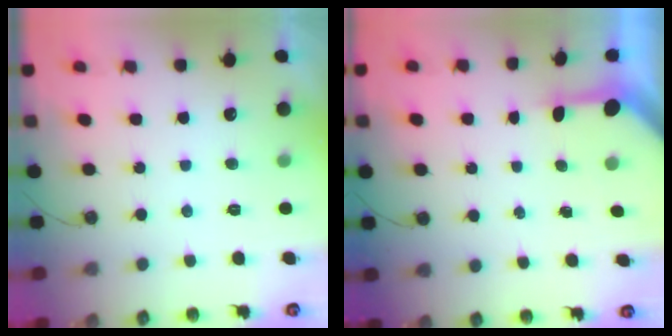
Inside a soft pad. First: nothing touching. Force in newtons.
{"total": 3.2, "press": 3.2, "slide": 0.2}